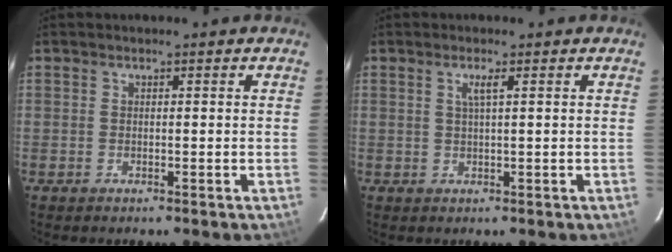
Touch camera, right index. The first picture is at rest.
{"total": 1.7, "force": [0.7, -0.2, 1.6], "torque": [-0.030, 0.000, 0.013]}